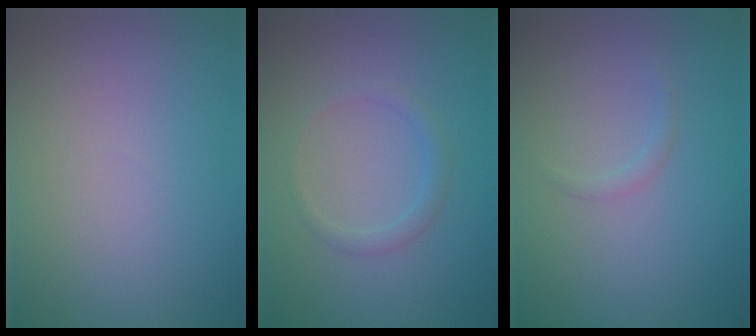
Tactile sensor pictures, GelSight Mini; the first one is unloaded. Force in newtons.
{"total": 1.3, "press": 1.3, "slide": 0.1}
{"total": 0.7, "press": 0.7, "slide": 0.1}